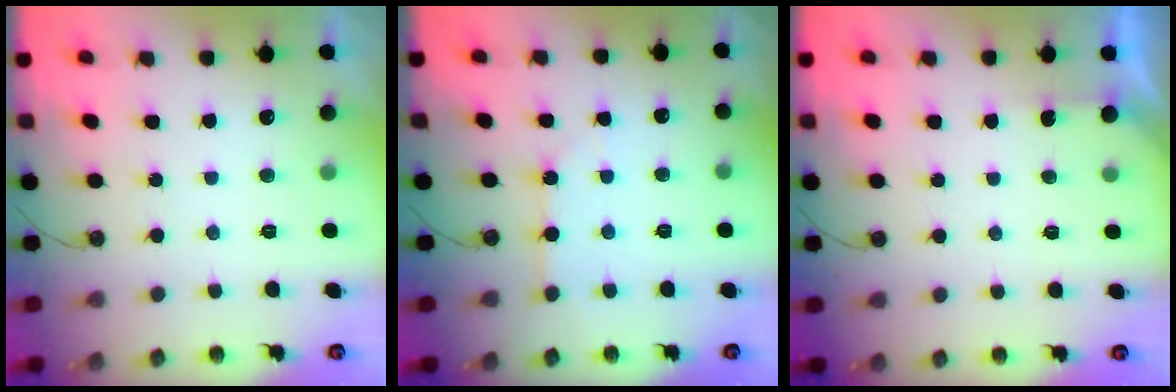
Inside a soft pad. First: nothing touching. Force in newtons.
{"total": 3.6, "press": 3.5, "slide": 0.6}
{"total": 2.3, "press": 2.2, "slide": 0.3}